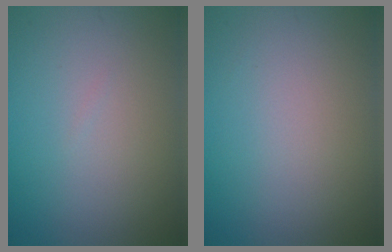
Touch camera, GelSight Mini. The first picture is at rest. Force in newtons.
{"total": 0.0}